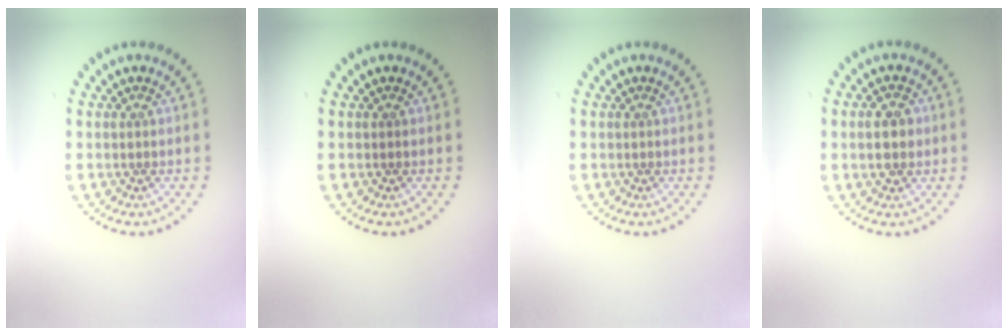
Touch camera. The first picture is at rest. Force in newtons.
{"total": 0.0}
{"total": 0.0}
{"total": 3.0, "press": 3.0, "slide": 0.0}